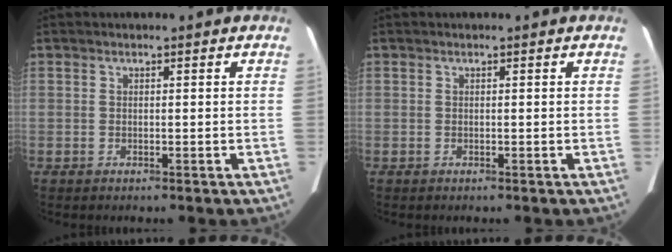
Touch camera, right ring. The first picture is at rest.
{"total": 0.0}